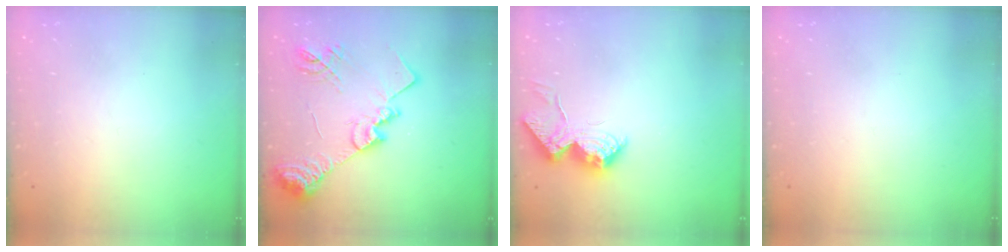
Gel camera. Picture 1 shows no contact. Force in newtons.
{"total": 20.8, "press": 20.8, "slide": 1.8}
{"total": 19.9, "press": 19.9, "slide": 0.4}
{"total": 0.0}